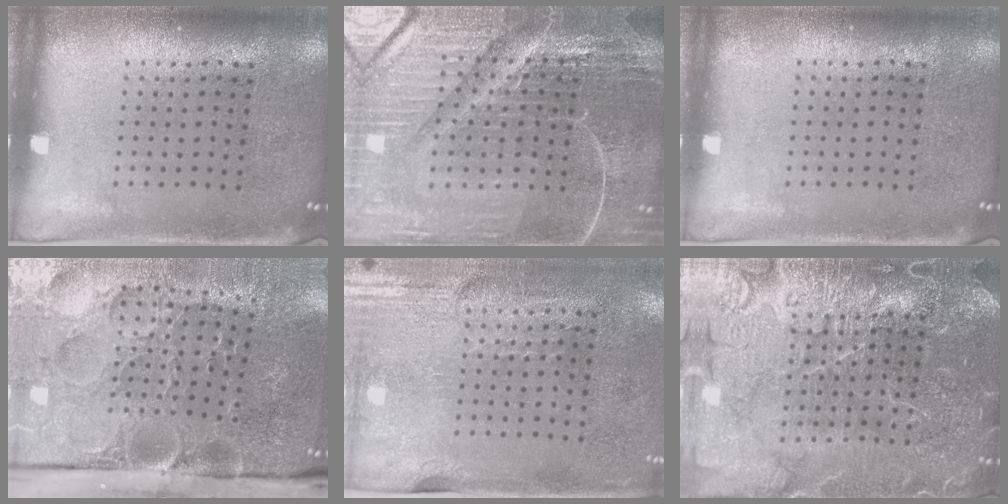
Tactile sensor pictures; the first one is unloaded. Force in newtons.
{"total": 5.7, "press": 5.3, "slide": 2.1}
{"total": 0.0}
{"total": 5.3, "press": 4.2, "slide": 3.3}
{"total": 2.9, "press": 2.5, "slide": 1.5}
{"total": 5.4, "press": 5.3, "slide": 0.8}